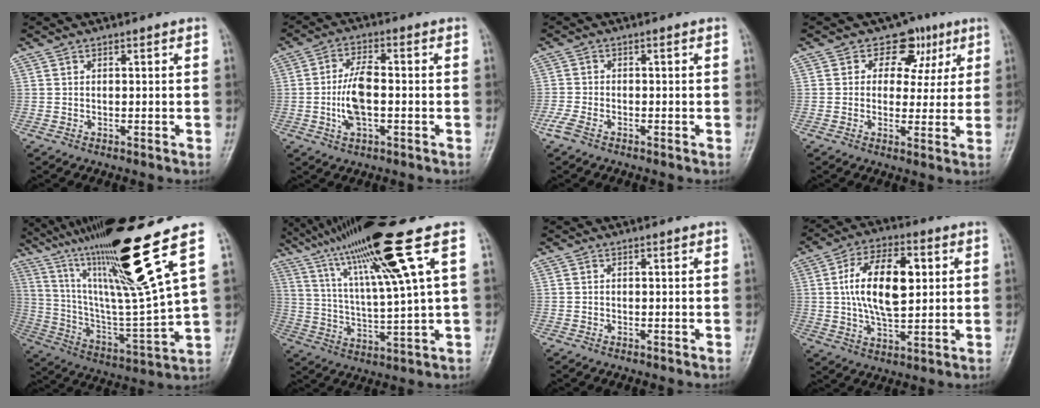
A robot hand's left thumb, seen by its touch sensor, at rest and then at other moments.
{"total": 8.2, "force": [-1.2, 3.6, 7.3], "torque": [-0.146, 0.011, -0.024]}
{"total": 3.4, "force": [-2.1, 1.5, 2.2], "torque": [-0.060, 0.006, -0.043]}
{"total": 8.0, "force": [3.5, 6.5, 3.1], "torque": [0.009, -0.001, 0.042]}
{"total": 24.6, "force": [14.2, 1.0, 20.0], "torque": [-0.343, -0.063, 0.253]}
{"total": 19.0, "force": [9.8, 0.1, 16.3], "torque": [-0.285, -0.019, 0.173]}
{"total": 0.0}
{"total": 14.6, "force": [2.3, 7.4, 12.4], "torque": [-0.210, 0.003, 0.040]}